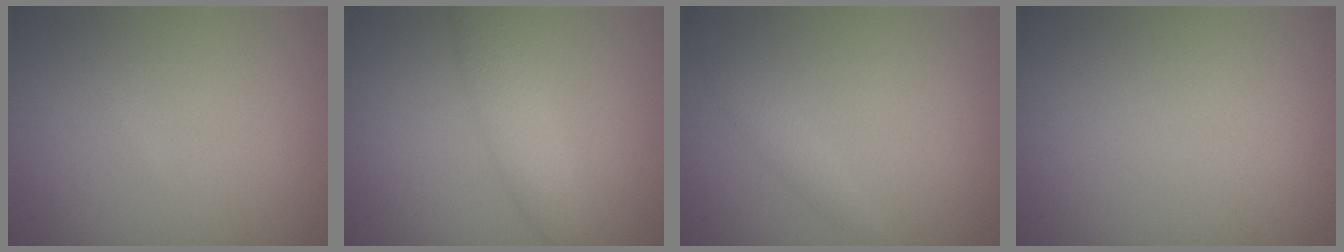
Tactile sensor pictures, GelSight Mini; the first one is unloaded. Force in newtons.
{"total": 2.9, "press": 2.9, "slide": 0.0}
{"total": 1.2, "press": 1.2, "slide": 0.0}
{"total": 0.0}